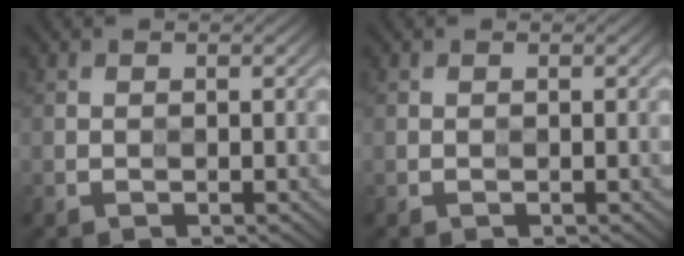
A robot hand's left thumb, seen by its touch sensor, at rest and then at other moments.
{"total": 0.0}